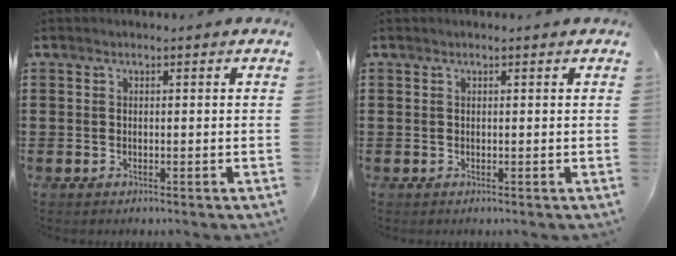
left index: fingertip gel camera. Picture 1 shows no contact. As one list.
[{"total": 0.0}]